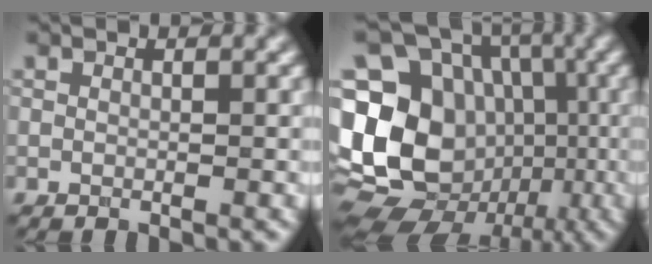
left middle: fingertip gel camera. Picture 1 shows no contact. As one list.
[{"total": 22.1, "force": [-2.6, 19.9, 9.3], "torque": [-0.187, 0.027, -0.068]}]